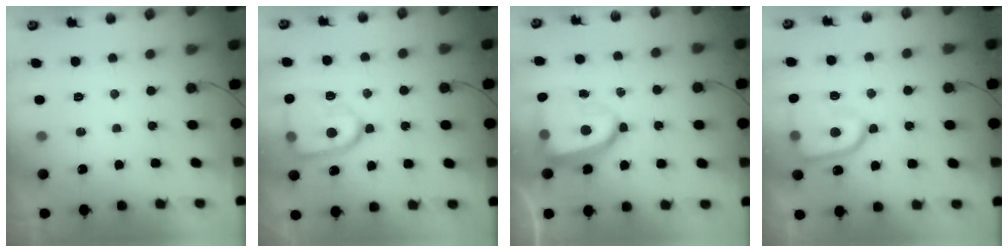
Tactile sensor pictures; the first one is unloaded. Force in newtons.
{"total": 15.6, "press": 15.6, "slide": 1.3}
{"total": 15.5, "press": 15.4, "slide": 1.3}
{"total": 15.2, "press": 15.1, "slide": 1.3}